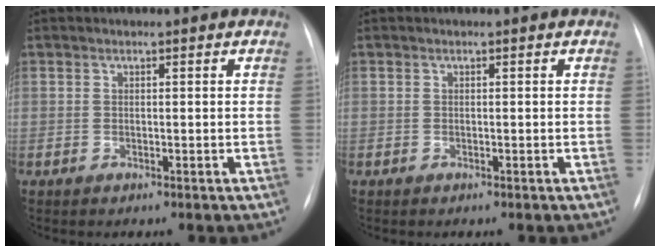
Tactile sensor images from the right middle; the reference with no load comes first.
{"total": 0.0}